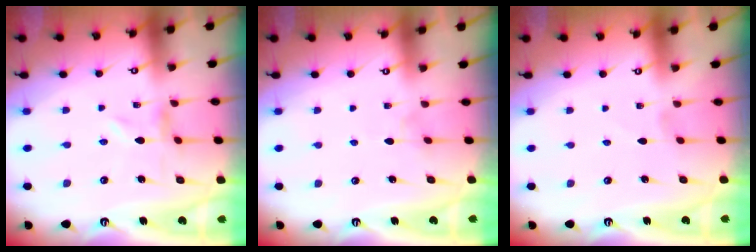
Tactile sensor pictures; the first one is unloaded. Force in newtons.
{"total": 2.5, "press": 2.5, "slide": 0.2}
{"total": 1.3, "press": 1.3, "slide": 0.1}